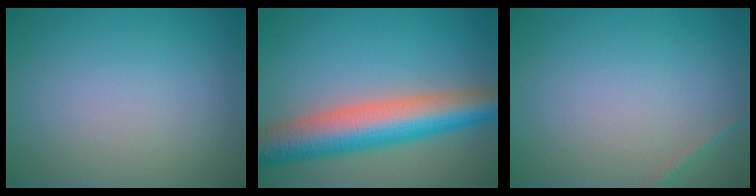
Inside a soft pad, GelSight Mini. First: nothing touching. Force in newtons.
{"total": 9.3, "press": 9.3, "slide": 0.5}
{"total": 0.7, "press": 0.7, "slide": 0.0}